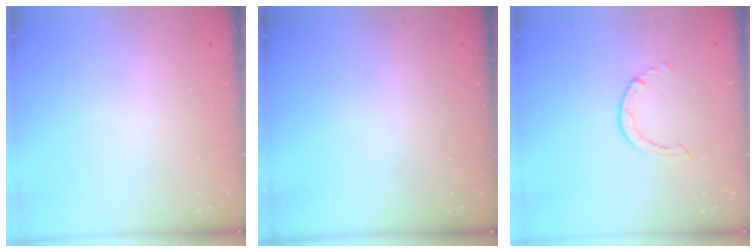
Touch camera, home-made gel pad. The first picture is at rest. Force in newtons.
{"total": 0.0}
{"total": 0.8, "press": 0.7, "slide": 0.1}